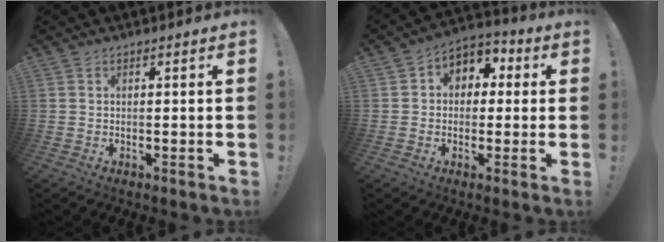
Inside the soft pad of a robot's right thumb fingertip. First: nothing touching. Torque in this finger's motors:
{"motor_torque": [0.09, 0.10, 0.03, 0.11, 0.10]}